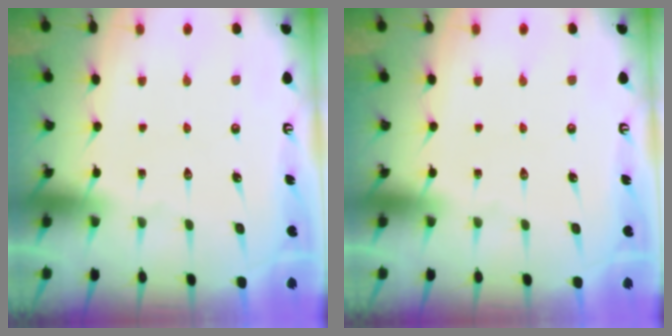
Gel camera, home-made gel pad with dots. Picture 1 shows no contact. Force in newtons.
{"total": 0.0}